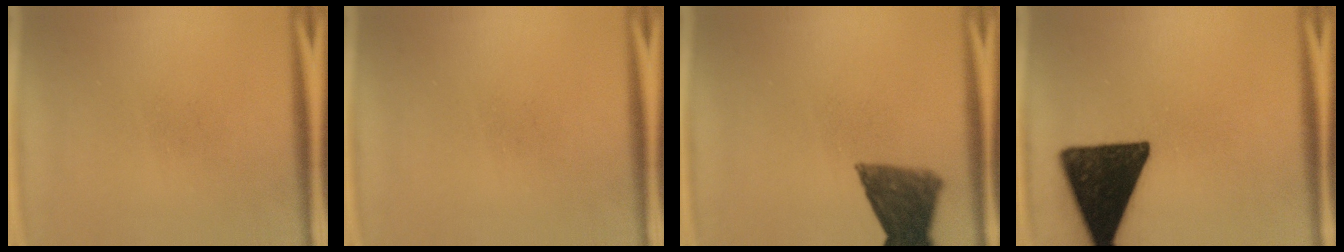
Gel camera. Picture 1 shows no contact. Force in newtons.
{"total": 0.0}
{"total": 9.4}
{"total": 17.6}